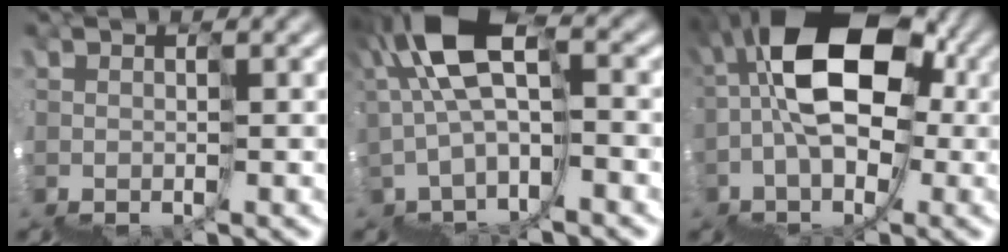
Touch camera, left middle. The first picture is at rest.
{"total": 6.2, "force": [2.1, 3.0, 4.9], "torque": [-0.104, 0.038, 0.029]}
{"total": 9.0, "force": [2.0, 6.1, 6.4], "torque": [-0.070, 0.049, 0.005]}